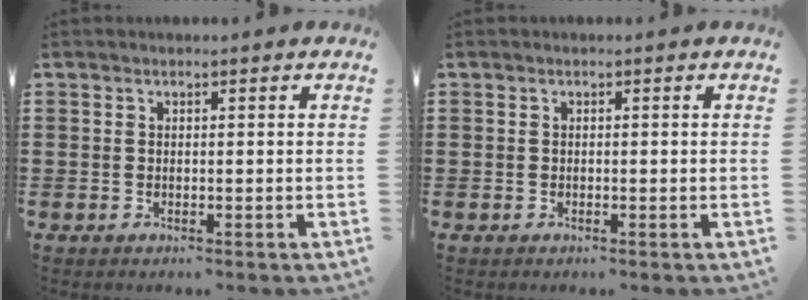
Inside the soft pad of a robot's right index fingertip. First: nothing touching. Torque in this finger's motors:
{"motor_torque": [0.12, 0.02, -0.01, 0.01]}